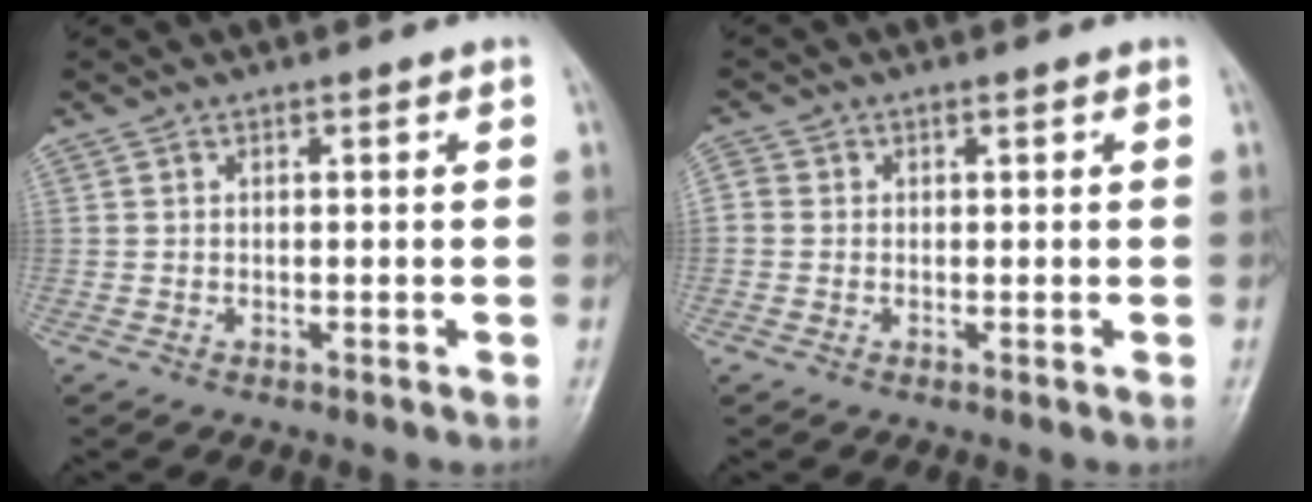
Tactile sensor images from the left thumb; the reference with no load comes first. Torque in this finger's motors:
{"motor_torque": [0.37, 0.43, -0.11, -0.07, 0.03]}